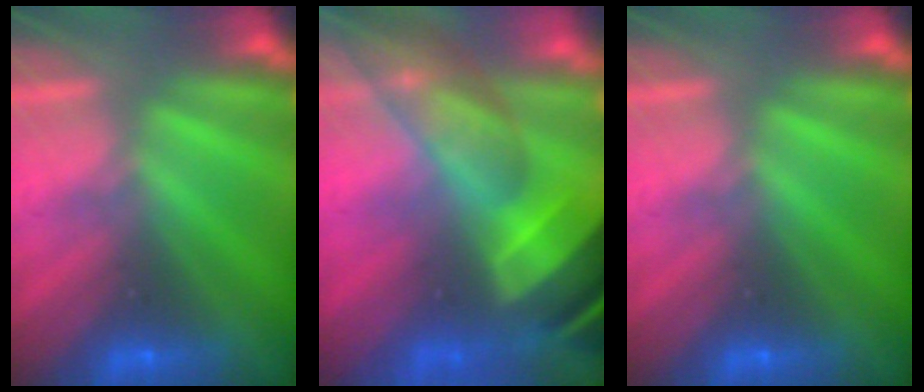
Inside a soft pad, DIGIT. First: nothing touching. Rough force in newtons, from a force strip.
{"total": 7.4}
{"total": 0.0}